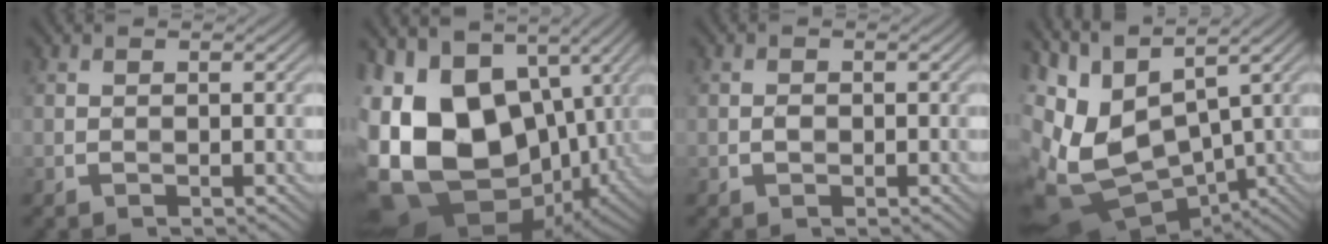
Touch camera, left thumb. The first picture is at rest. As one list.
[{"total": 20.8, "force": [-0.1, 15.6, 13.7], "torque": [-0.285, -0.031, 0.036]}, {"total": 0.7, "force": [0.0, 0.7, 0.2], "torque": [-0.003, 0.001, 0.000]}, {"total": 12.2, "force": [0.6, 7.4, 9.6], "torque": [-0.224, -0.018, 0.037]}]